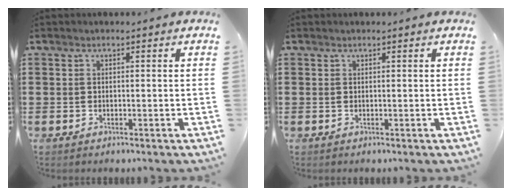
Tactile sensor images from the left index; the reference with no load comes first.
{"total": 0.0}